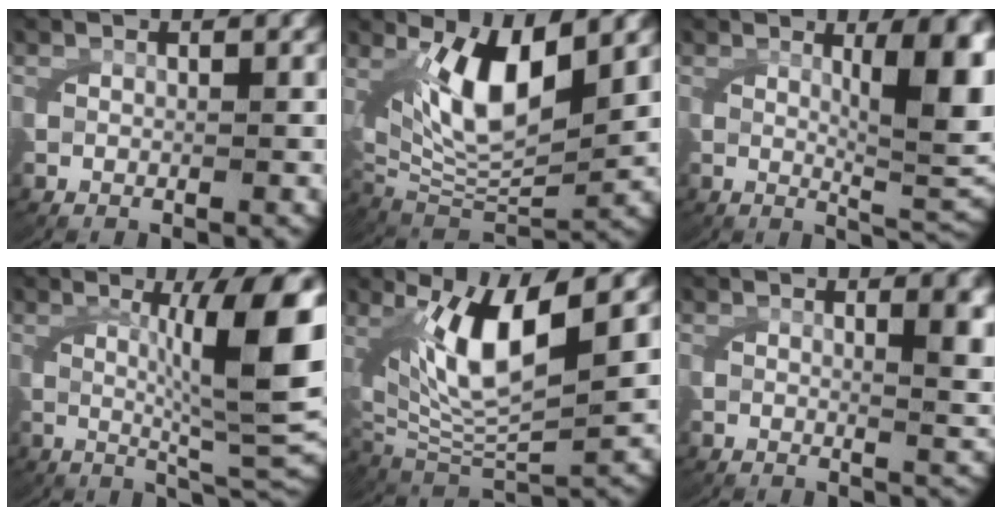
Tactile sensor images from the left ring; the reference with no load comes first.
{"total": 9.6, "force": [2.1, 5.3, 7.7], "torque": [-0.170, -0.018, 0.050]}
{"total": 7.7, "force": [1.4, 2.4, 7.2], "torque": [-0.092, -0.012, 0.028]}
{"total": 11.3, "force": [1.5, 3.1, 10.7], "torque": [-0.148, 0.000, 0.026]}
{"total": 9.1, "force": [1.8, 4.4, 7.8], "torque": [-0.170, -0.011, 0.047]}
{"total": 3.5, "force": [1.1, 0.6, 3.2], "torque": [-0.048, -0.011, 0.021]}